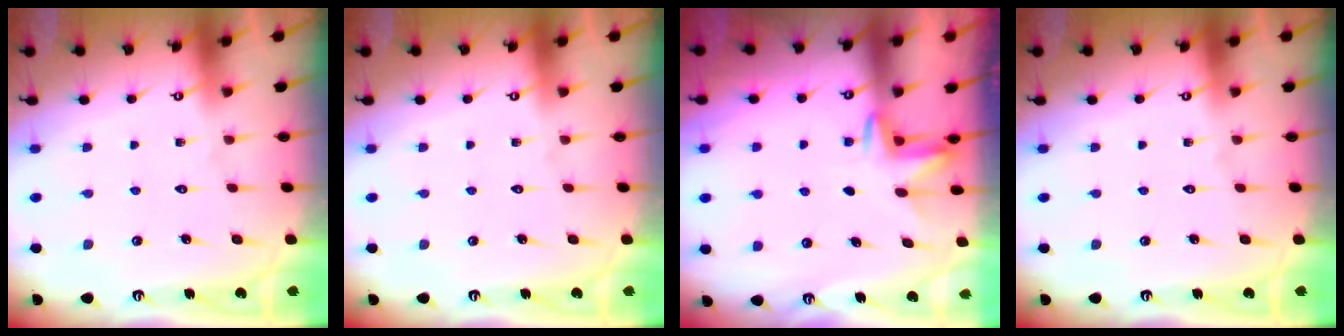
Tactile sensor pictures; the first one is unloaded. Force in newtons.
{"total": 0.0}
{"total": 2.6, "press": 2.6, "slide": 0.4}
{"total": 0.0}